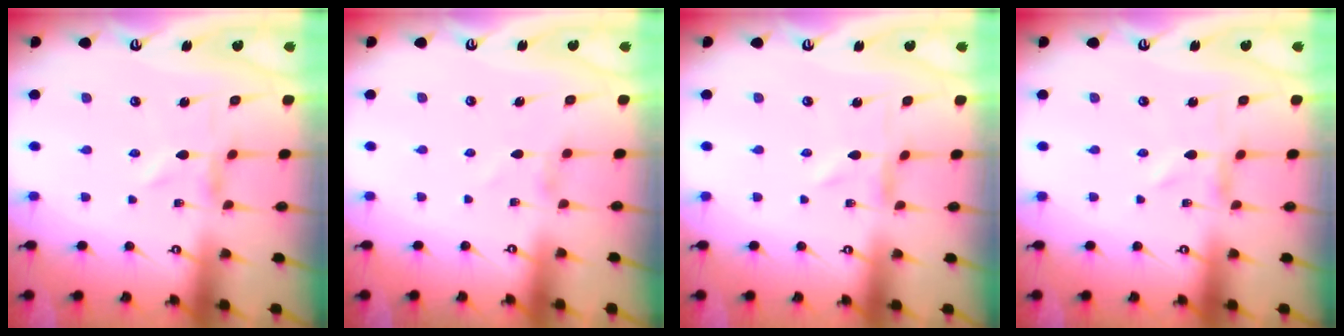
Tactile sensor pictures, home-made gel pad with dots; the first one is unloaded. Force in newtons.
{"total": 0.0}
{"total": 0.0}
{"total": 0.0}